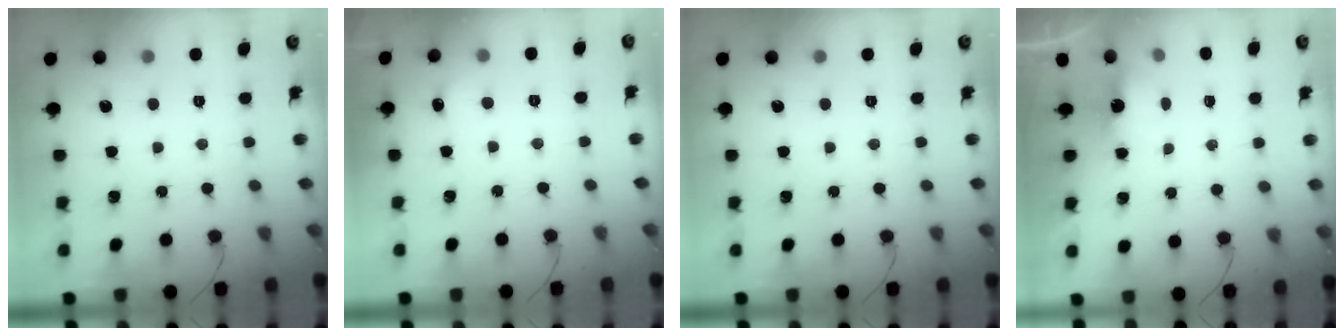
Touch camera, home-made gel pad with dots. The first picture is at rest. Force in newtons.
{"total": 3.8, "press": 3.6, "slide": 1.2}
{"total": 0.0}
{"total": 3.6, "press": 3.5, "slide": 1.0}